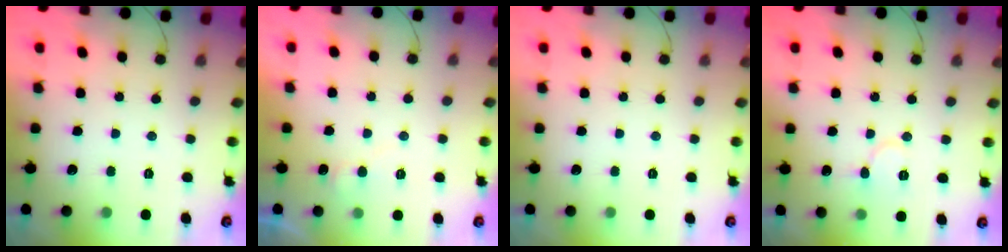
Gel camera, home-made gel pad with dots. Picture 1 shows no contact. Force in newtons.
{"total": 6.7, "press": 6.7, "slide": 0.5}
{"total": 0.0}
{"total": 7.0, "press": 7.0, "slide": 0.7}